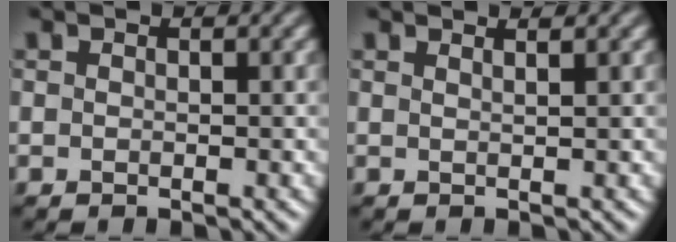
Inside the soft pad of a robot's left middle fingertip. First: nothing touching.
{"total": 1.8, "force": [1.3, 0.7, 1.1], "torque": [0.002, 0.002, 0.001]}